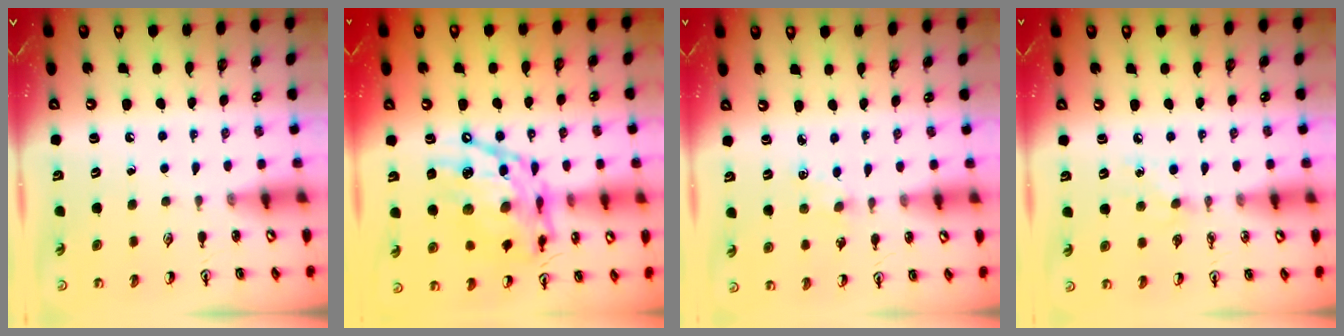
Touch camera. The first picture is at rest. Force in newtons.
{"total": 19.7, "press": 19.6, "slide": 1.7}
{"total": 1.7, "press": 1.6, "slide": 0.3}
{"total": 4.3, "press": 4.3, "slide": 0.6}